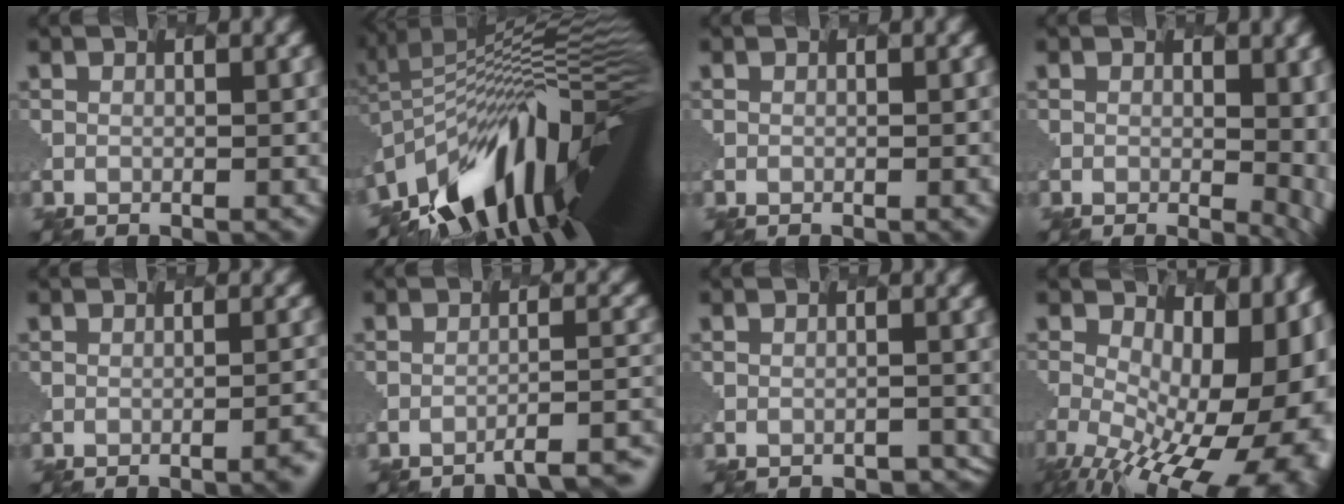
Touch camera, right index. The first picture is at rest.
{"total": 14.1, "force": [-5.4, 6.9, 11.0], "torque": [-0.181, 0.009, -0.102]}
{"total": 1.5, "force": [-0.2, 0.7, 1.4], "torque": [-0.003, 0.005, -0.008]}
{"total": 5.8, "force": [-0.3, 2.8, 5.1], "torque": [-0.042, -0.008, -0.002]}
{"total": 3.4, "force": [-1.2, 1.4, 2.9], "torque": [-0.021, -0.005, -0.007]}
{"total": 5.8, "force": [-4.8, 1.0, 3.0], "torque": [-0.029, 0.014, -0.060]}
{"total": 1.6, "force": [-1.3, 0.7, 0.6], "torque": [-0.008, -0.001, -0.004]}
{"total": 17.1, "force": [-3.4, 8.7, 14.4], "torque": [-0.171, -0.018, -0.023]}